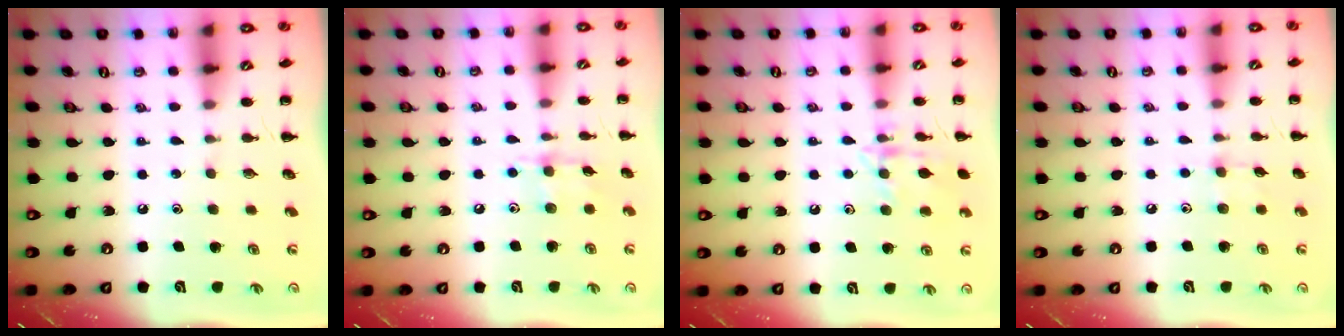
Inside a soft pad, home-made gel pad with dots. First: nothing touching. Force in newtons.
{"total": 6.2, "press": 6.1, "slide": 0.6}
{"total": 11.4, "press": 11.4, "slide": 0.7}
{"total": 3.8, "press": 3.6, "slide": 1.4}